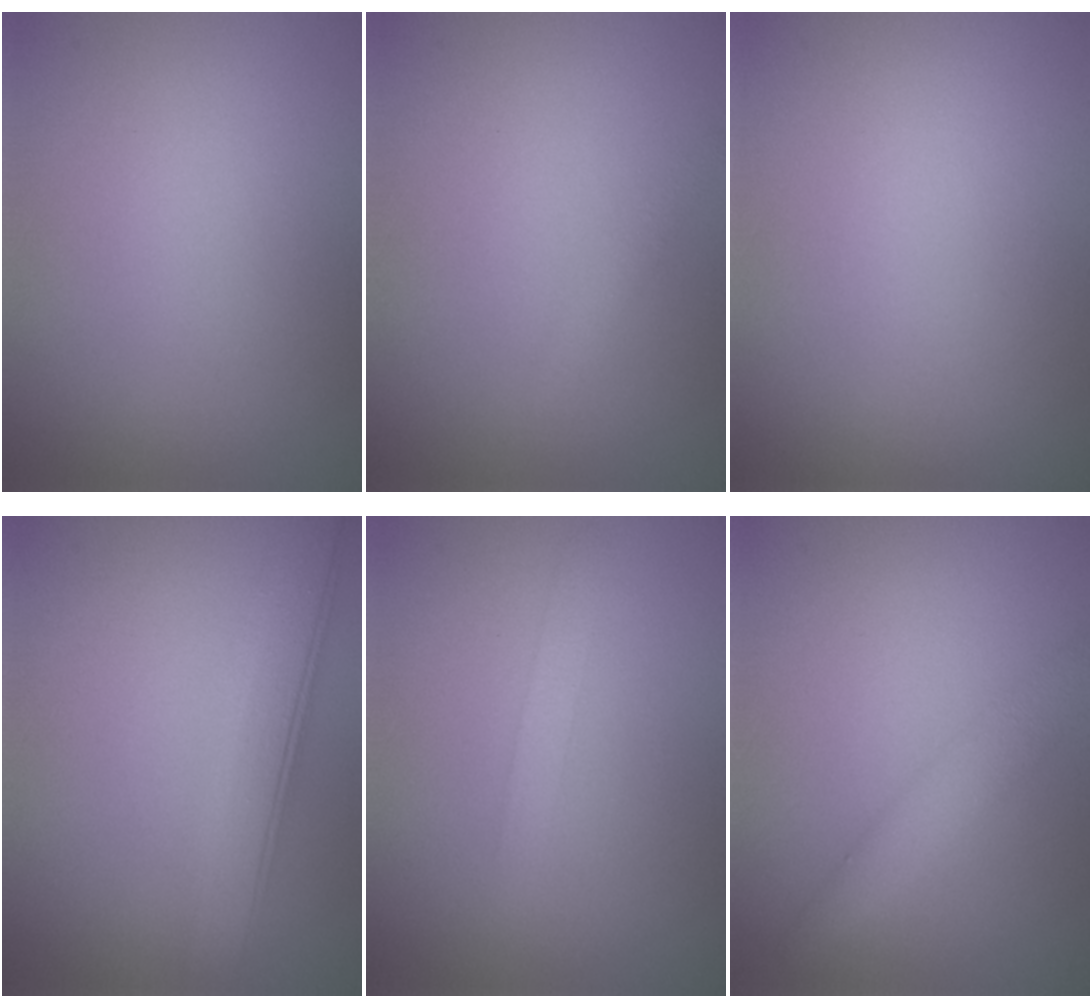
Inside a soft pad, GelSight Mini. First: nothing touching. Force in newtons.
{"total": 0.9, "press": 0.9, "slide": 0.1}
{"total": 0.0}
{"total": 4.9, "press": 4.9, "slide": 0.4}
{"total": 1.4, "press": 1.4, "slide": 0.1}
{"total": 3.1, "press": 3.1, "slide": 0.1}